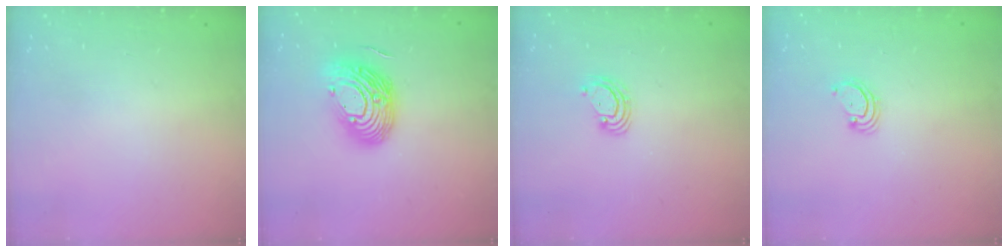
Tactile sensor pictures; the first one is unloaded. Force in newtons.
{"total": 16.1, "press": 16.0, "slide": 1.8}
{"total": 3.2, "press": 3.2, "slide": 0.3}
{"total": 2.3, "press": 2.3, "slide": 0.2}